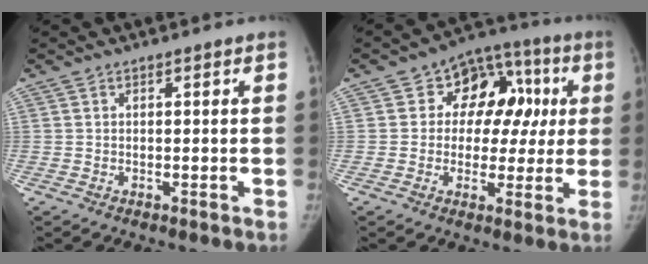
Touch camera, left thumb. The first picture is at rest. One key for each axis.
{"total": 14.1, "fx": 2.3, "fy": 10.8, "fz": 8.8, "tx": -0.047, "ty": 0.033, "tz": 0.025}